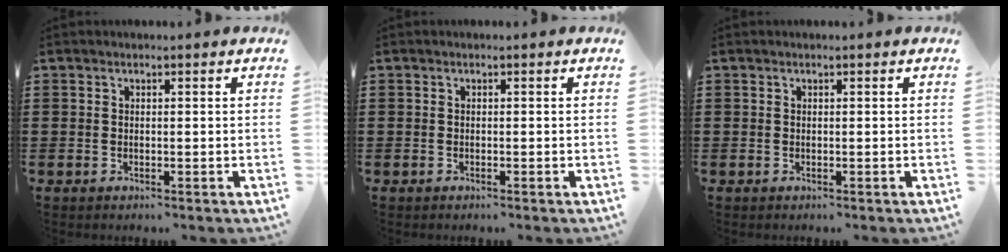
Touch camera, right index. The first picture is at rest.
{"total": 0.0}
{"total": 0.0}